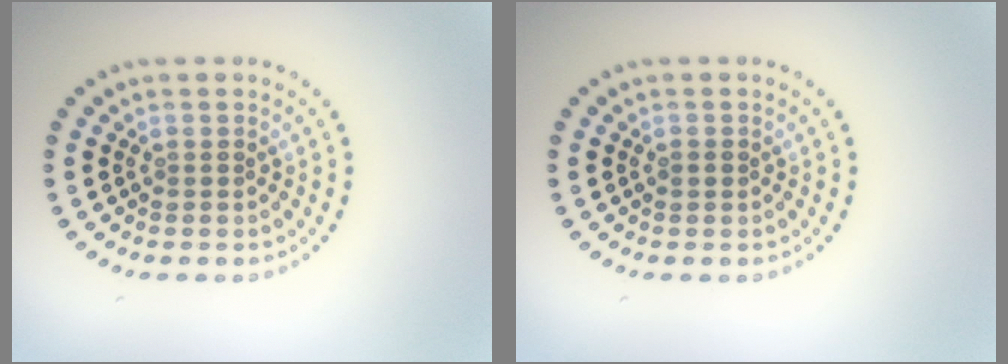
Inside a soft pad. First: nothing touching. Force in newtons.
{"total": 0.8, "press": 0.7, "slide": 0.1}